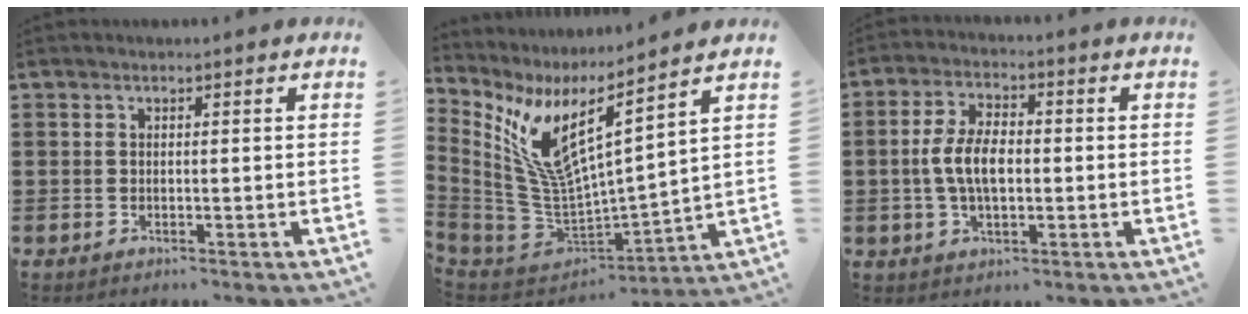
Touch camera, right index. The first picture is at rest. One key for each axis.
{"total": 9.5, "fx": 4.9, "fy": 2.4, "fz": 7.7, "tx": -0.188, "ty": -0.057, "tz": 0.078}
{"total": 6.7, "fx": -0.4, "fy": 3.2, "fz": 5.8, "tx": -0.128, "ty": 0.002, "tz": -0.013}